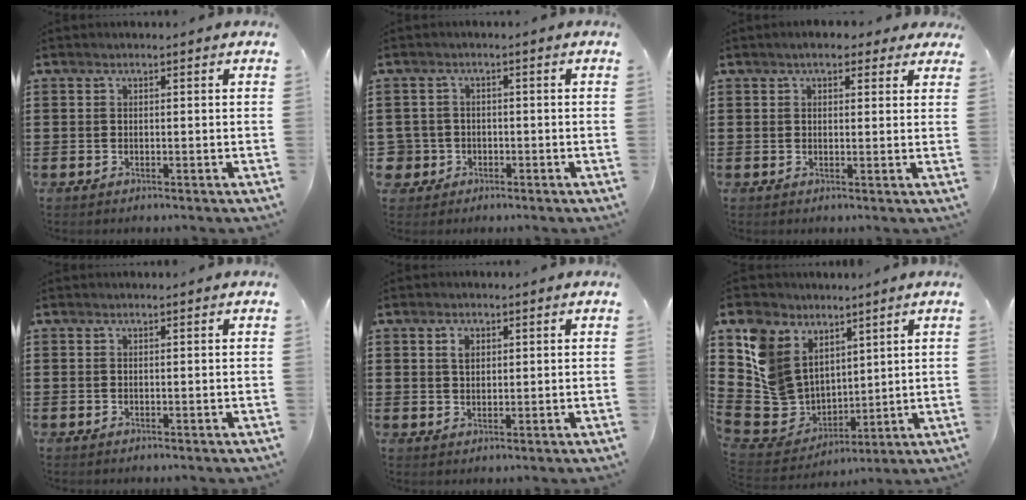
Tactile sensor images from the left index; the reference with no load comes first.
{"total": 2.9, "force": [-1.0, 2.7, 0.4], "torque": [-0.032, -0.002, -0.026]}
{"total": 3.2, "force": [2.5, 1.2, 1.7], "torque": [-0.032, 0.003, 0.043]}
{"total": 0.0}
{"total": 2.3, "force": [1.0, 1.4, 1.5], "torque": [-0.025, 0.002, 0.017]}
{"total": 11.2, "force": [3.8, 9.4, 4.7], "torque": [-0.156, -0.019, 0.077]}